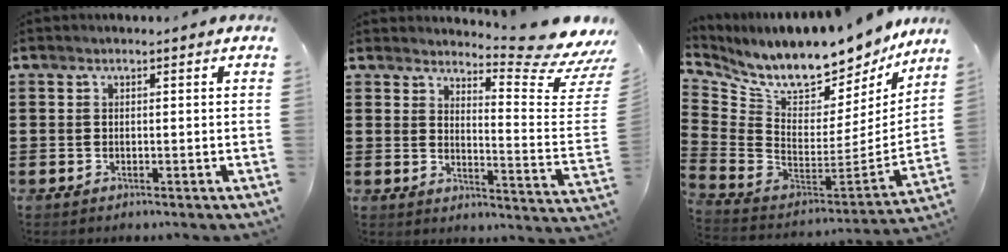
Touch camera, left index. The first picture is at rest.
{"total": 7.1, "force": [6.4, 0.0, 2.9], "torque": [-0.055, -0.065, 0.104]}
{"total": 10.0, "force": [9.0, 1.9, 3.8], "torque": [-0.099, -0.093, 0.149]}